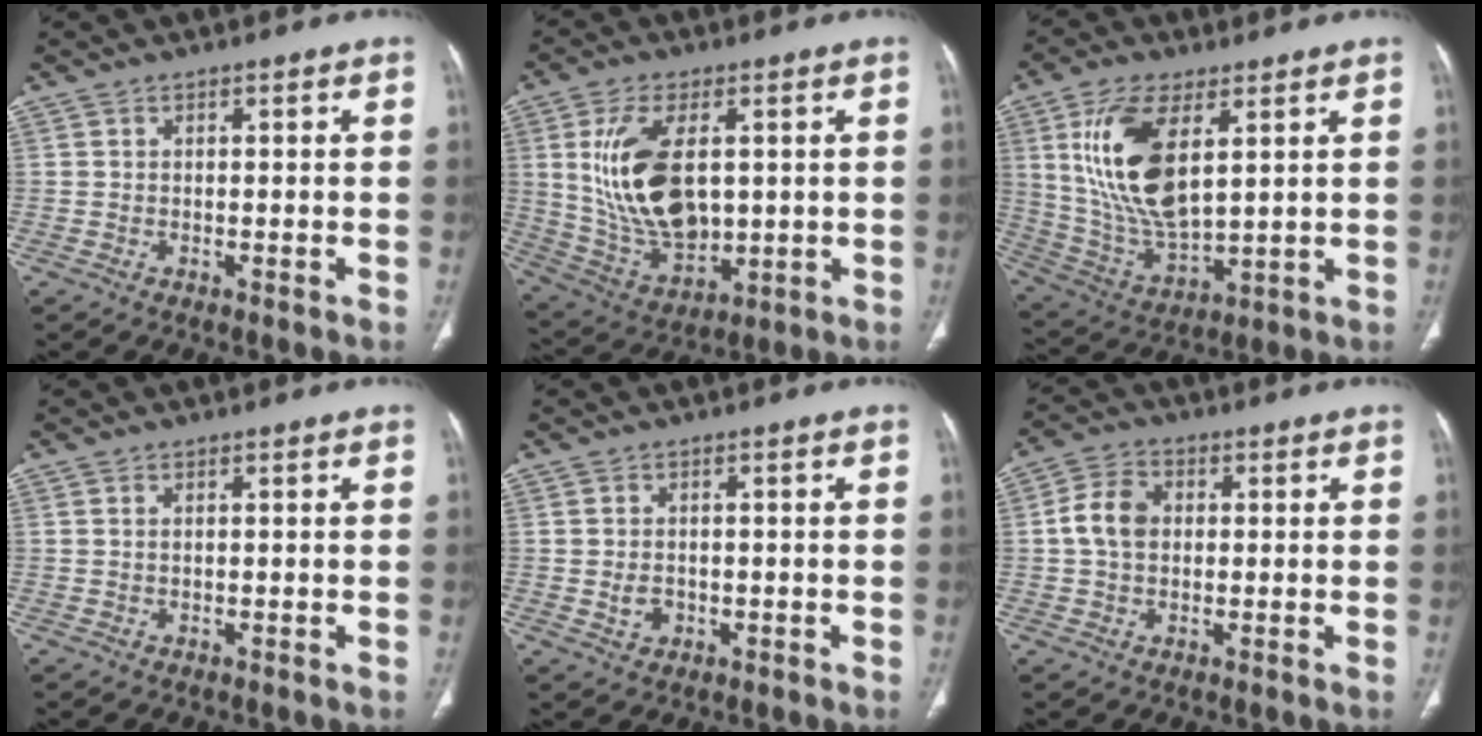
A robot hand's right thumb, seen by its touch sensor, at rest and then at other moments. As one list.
[{"total": 17.1, "force": [2.7, 9.5, 13.9], "torque": [-0.255, -0.014, 0.069]}, {"total": 17.3, "force": [5.4, 7.9, 14.3], "torque": [-0.280, -0.025, 0.116]}, {"total": 0.5, "force": [0.2, 0.2, 0.4], "torque": [-0.010, 0.003, 0.005]}, {"total": 2.7, "force": [-0.5, 2.1, 1.6], "torque": [-0.023, 0.001, -0.004]}, {"total": 6.8, "force": [0.6, 5.1, 4.5], "torque": [-0.083, 0.013, 0.005]}]